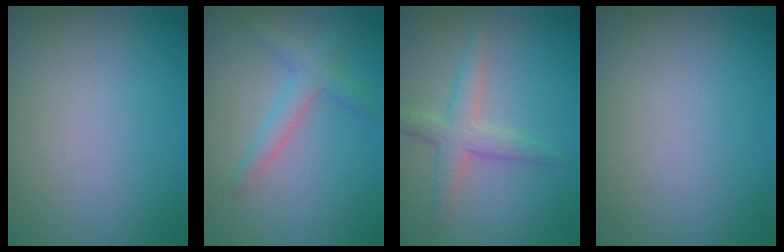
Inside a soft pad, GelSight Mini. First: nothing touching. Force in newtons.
{"total": 2.5, "press": 2.5, "slide": 0.1}
{"total": 2.9, "press": 2.9, "slide": 0.1}
{"total": 0.0}